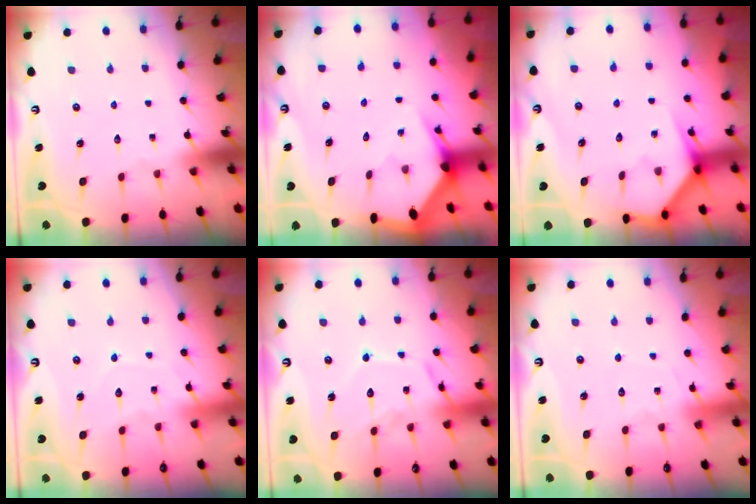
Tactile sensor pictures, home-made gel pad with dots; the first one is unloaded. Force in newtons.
{"total": 3.1, "press": 3.1, "slide": 0.2}
{"total": 3.9, "press": 3.9, "slide": 0.2}
{"total": 5.3, "press": 5.3, "slide": 0.6}
{"total": 12.3, "press": 12.2, "slide": 1.1}
{"total": 5.2, "press": 5.1, "slide": 0.7}